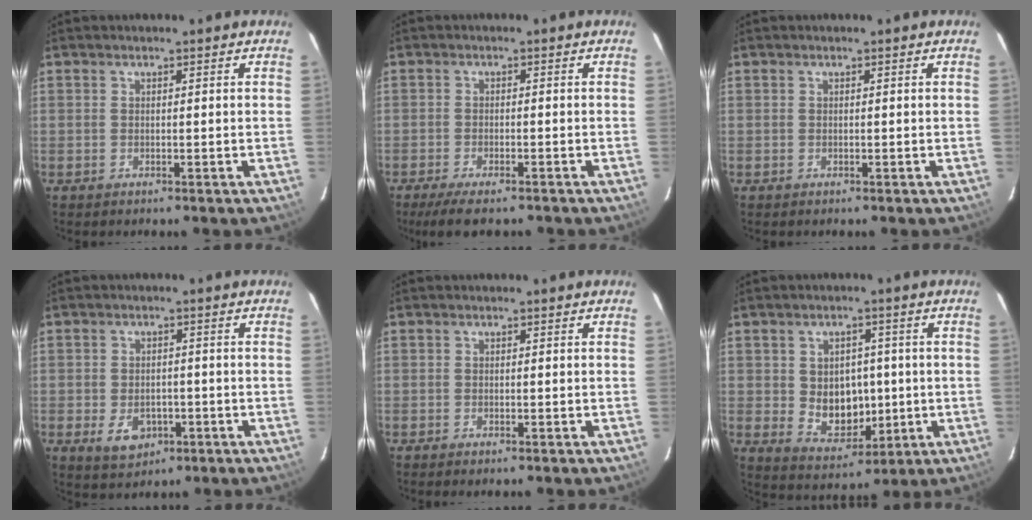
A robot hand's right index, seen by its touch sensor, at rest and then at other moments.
{"total": 7.3, "force": [-5.9, 1.5, 4.1], "torque": [-0.095, -0.027, -0.100]}
{"total": 0.0}
{"total": 6.2, "force": [-2.4, 4.5, 3.6], "torque": [-0.080, -0.004, -0.028]}
{"total": 0.6, "force": [-0.5, -0.1, 0.3], "torque": [-0.007, -0.003, -0.012]}
{"total": 8.6, "force": [-0.2, 7.1, 4.9], "torque": [-0.095, 0.001, 0.018]}